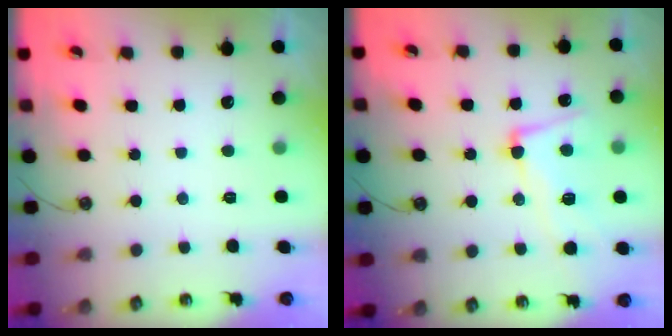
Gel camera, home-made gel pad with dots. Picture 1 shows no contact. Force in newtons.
{"total": 5.4, "press": 5.3, "slide": 1.2}